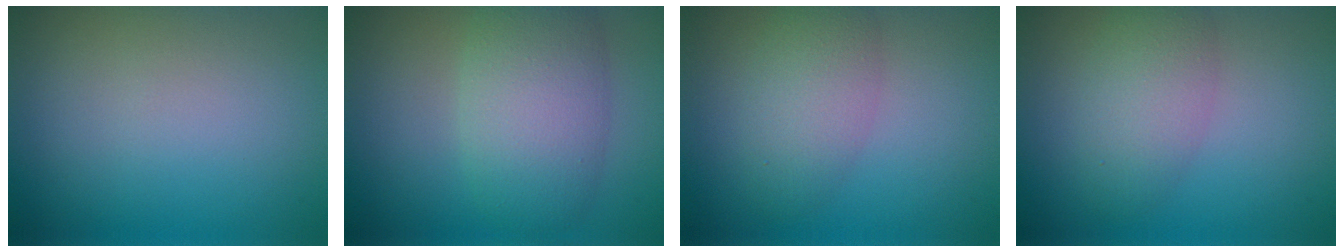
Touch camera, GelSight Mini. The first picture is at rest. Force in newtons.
{"total": 6.2, "press": 6.2, "slide": 0.0}
{"total": 3.6, "press": 3.6, "slide": 0.0}
{"total": 3.6, "press": 3.6, "slide": 0.0}